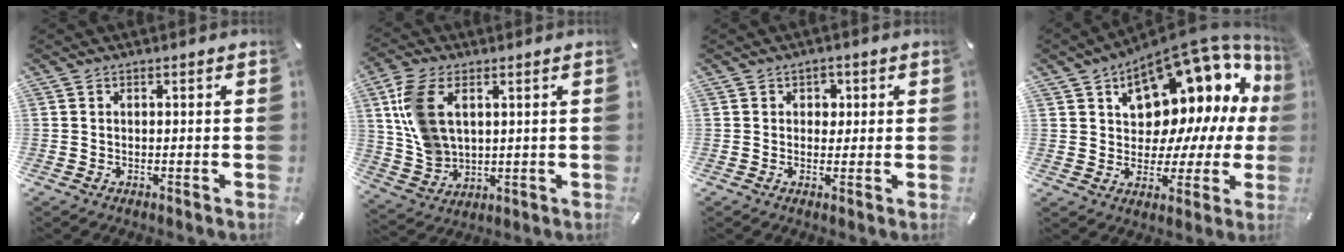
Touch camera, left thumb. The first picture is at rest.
{"total": 10.3, "force": [3.0, 7.2, 6.7], "torque": [-0.158, 0.004, 0.057]}
{"total": 2.5, "force": [0.5, 2.3, 0.8], "torque": [0.002, -0.003, -0.001]}
{"total": 16.1, "force": [9.1, 10.1, 8.7], "torque": [-0.114, -0.093, 0.160]}